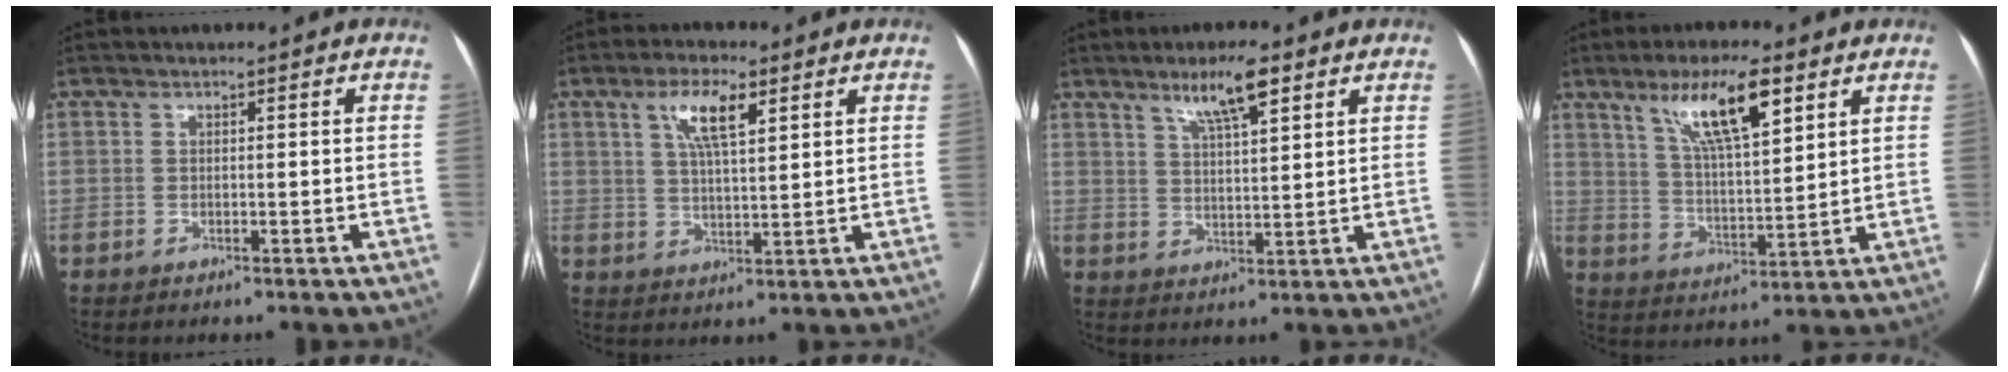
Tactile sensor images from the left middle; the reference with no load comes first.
{"total": 6.8, "force": [3.3, 1.6, 5.8], "torque": [-0.112, 0.008, 0.061]}
{"total": 6.9, "force": [4.3, 0.8, 5.2], "torque": [-0.096, 0.004, 0.077]}
{"total": 11.2, "force": [6.4, 2.2, 9.0], "torque": [-0.167, 0.006, 0.116]}